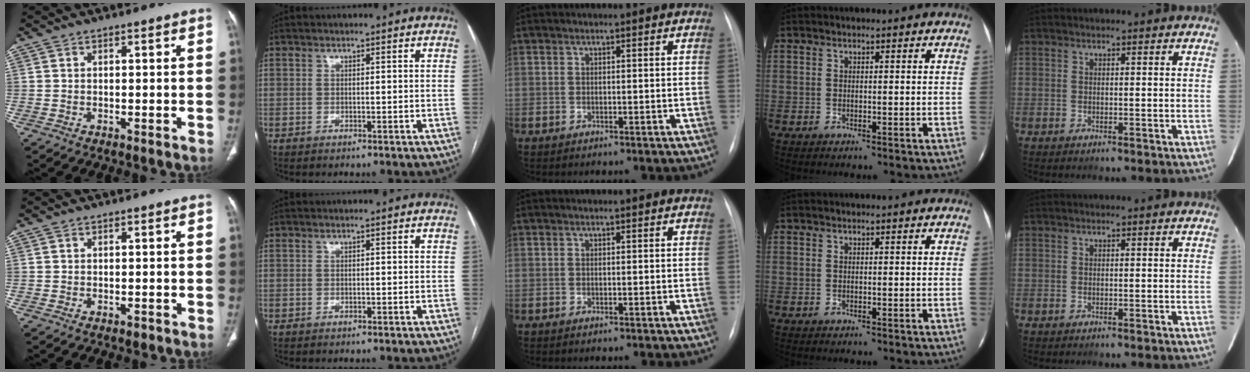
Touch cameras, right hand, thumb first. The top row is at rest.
{"thumb": {"total": 0.8, "force": [-0.6, 0.4, 0.3], "torque": [-0.001, 0.000, -0.007]}}